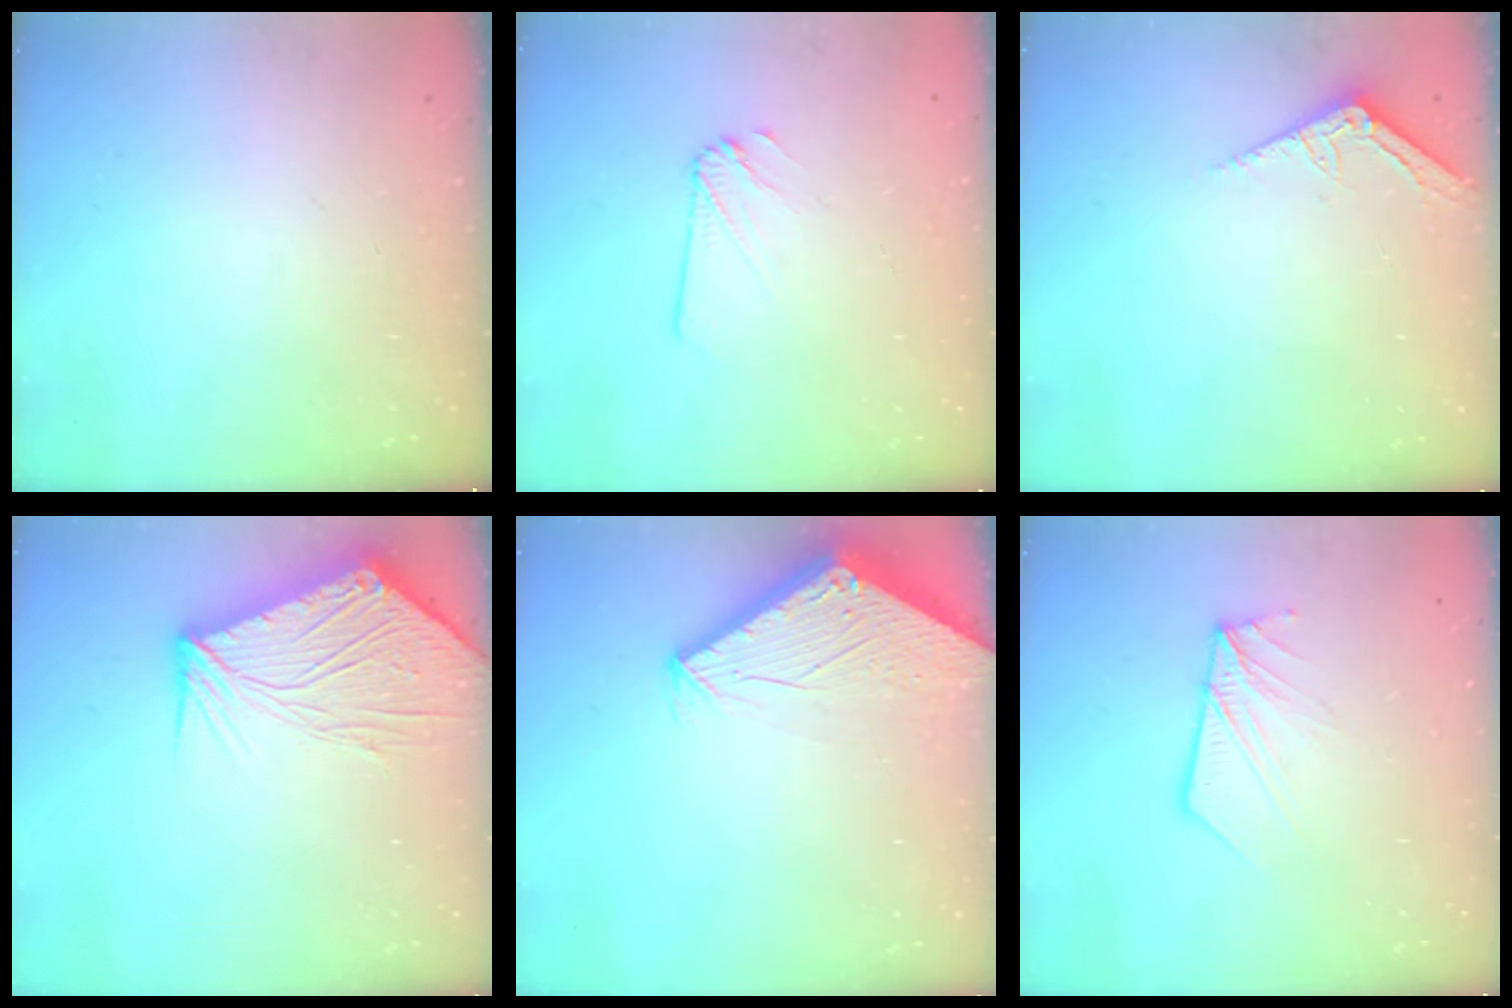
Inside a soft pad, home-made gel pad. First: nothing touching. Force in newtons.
{"total": 2.2, "press": 2.2, "slide": 0.1}
{"total": 3.2, "press": 3.2, "slide": 0.3}
{"total": 15.8, "press": 15.7, "slide": 2.1}
{"total": 2.8, "press": 2.8, "slide": 0.1}
{"total": 9.3, "press": 9.2, "slide": 1.3}